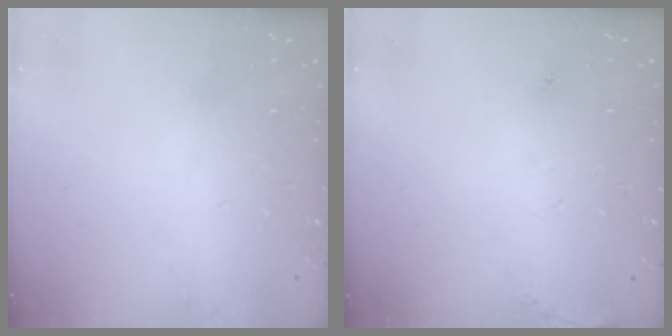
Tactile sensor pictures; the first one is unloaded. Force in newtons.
{"total": 6.5, "press": 6.2, "slide": 1.8}